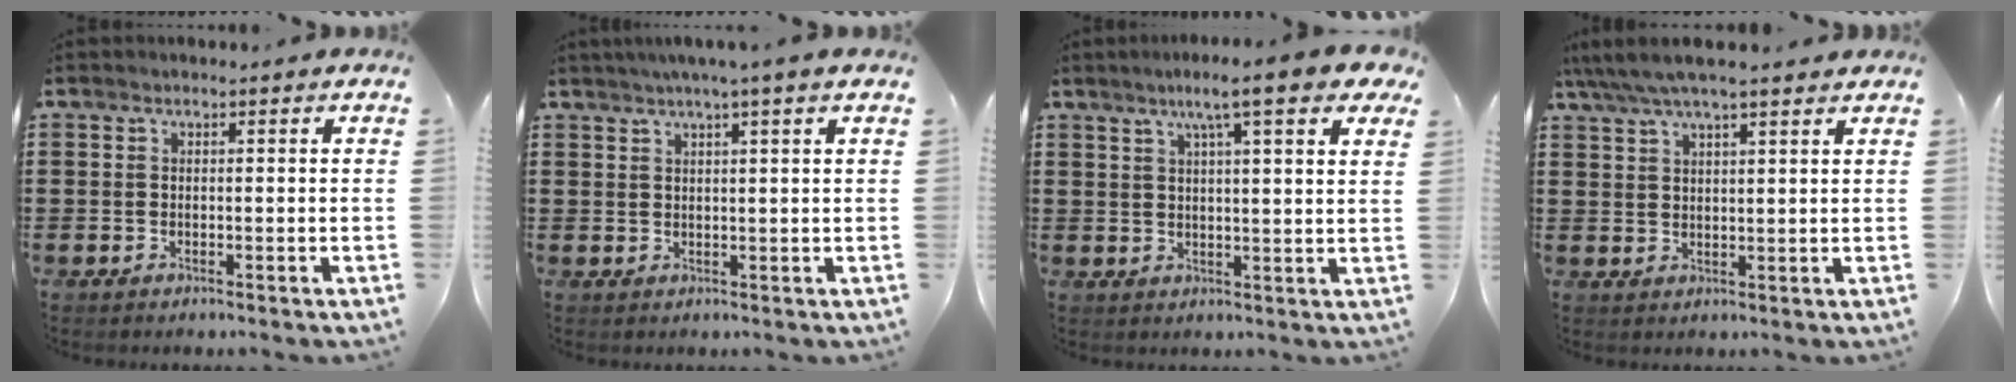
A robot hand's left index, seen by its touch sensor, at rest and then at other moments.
{"total": 2.5, "force": [1.8, -0.6, 1.6], "torque": [-0.033, 0.001, 0.032]}
{"total": 8.3, "force": [5.5, 0.5, 6.1], "torque": [-0.110, -0.007, 0.089]}
{"total": 4.9, "force": [4.0, 0.7, 2.7], "torque": [-0.064, -0.006, 0.070]}